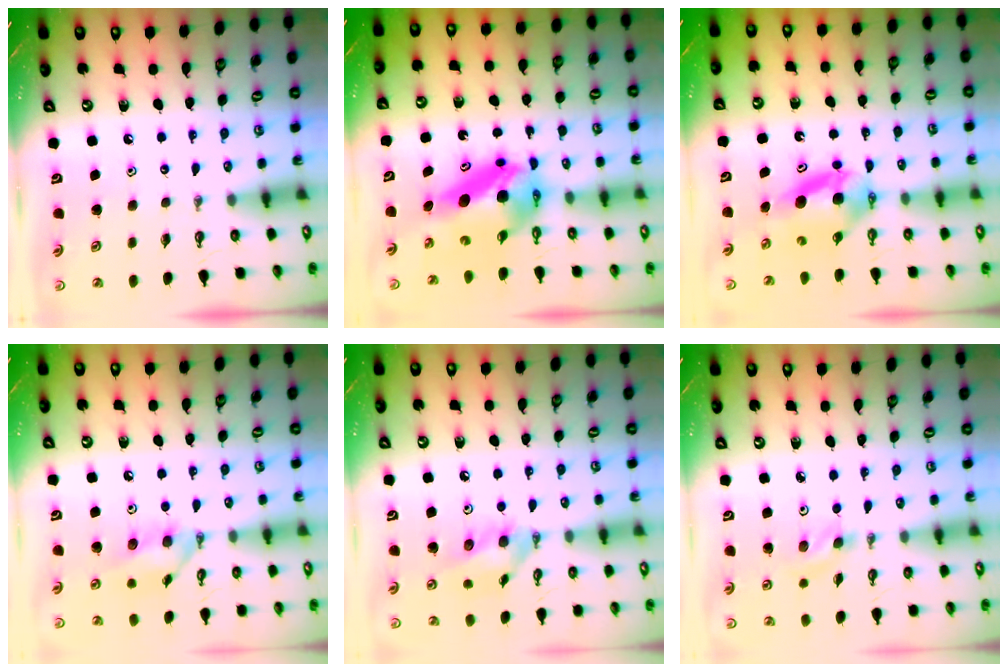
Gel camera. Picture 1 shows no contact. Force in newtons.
{"total": 7.8, "press": 7.8, "slide": 0.6}
{"total": 6.8, "press": 6.4, "slide": 2.5}
{"total": 11.3, "press": 11.3, "slide": 0.7}
{"total": 10.9, "press": 10.7, "slide": 1.8}
{"total": 4.5, "press": 4.1, "slide": 2.0}